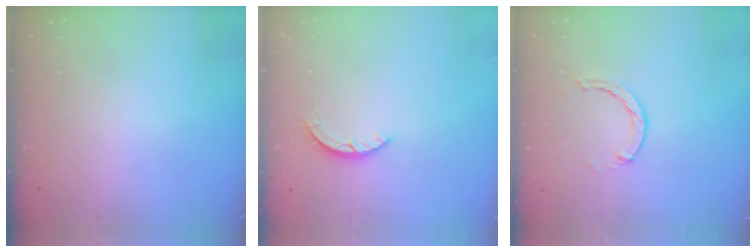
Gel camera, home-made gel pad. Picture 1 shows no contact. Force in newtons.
{"total": 2.2, "press": 2.2, "slide": 0.4}
{"total": 2.7, "press": 2.7, "slide": 0.5}